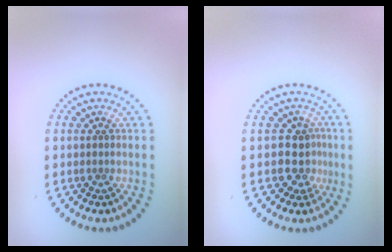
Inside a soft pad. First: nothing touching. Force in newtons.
{"total": 2.9, "press": 2.5, "slide": 1.5}